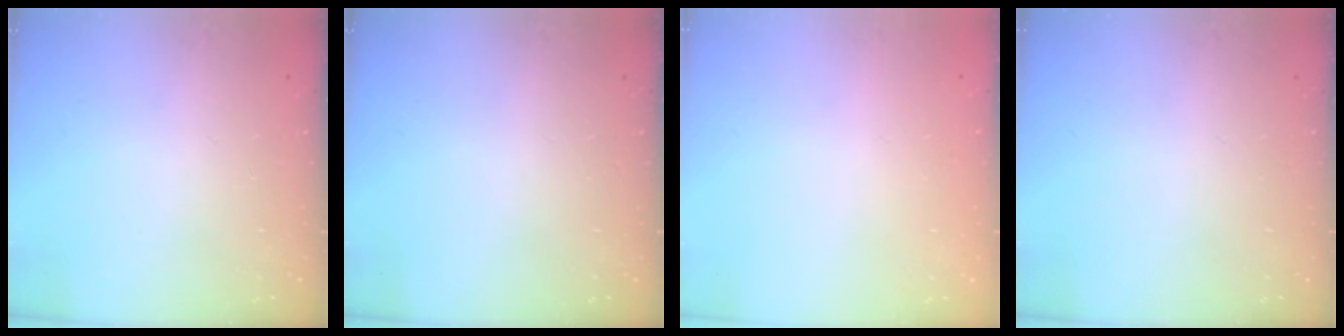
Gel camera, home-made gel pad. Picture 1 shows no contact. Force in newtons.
{"total": 0.0}
{"total": 0.0}
{"total": 0.0}